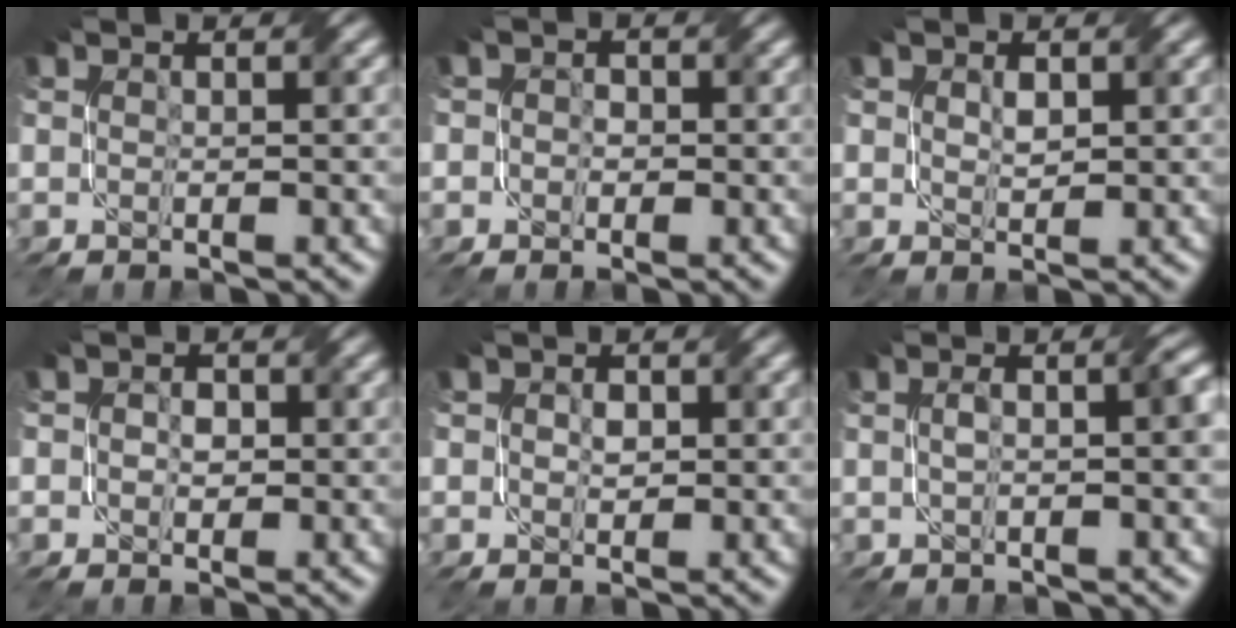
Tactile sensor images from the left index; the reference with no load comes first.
{"total": 1.7, "force": [0.2, 1.6, 0.6], "torque": [0.003, 0.000, -0.011]}
{"total": 1.5, "force": [0.5, 1.0, 1.0], "torque": [-0.016, -0.005, 0.014]}
{"total": 1.6, "force": [0.2, 1.4, 0.8], "torque": [-0.009, -0.003, -0.002]}
{"total": 1.4, "force": [0.1, 1.1, 0.8], "torque": [-0.012, -0.003, 0.002]}
{"total": 3.2, "force": [0.2, 1.0, 3.1], "torque": [-0.054, 0.008, 0.002]}